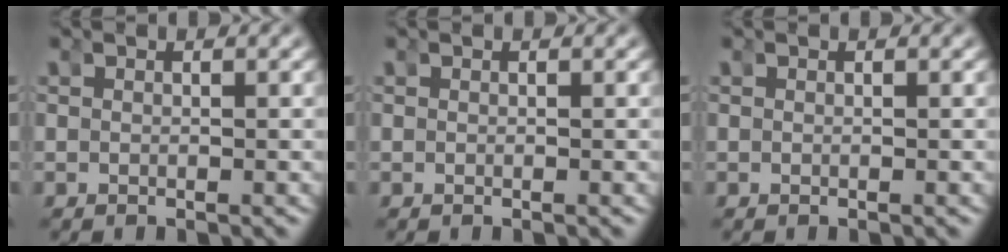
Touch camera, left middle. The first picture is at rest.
{"total": 0.0}
{"total": 0.0}